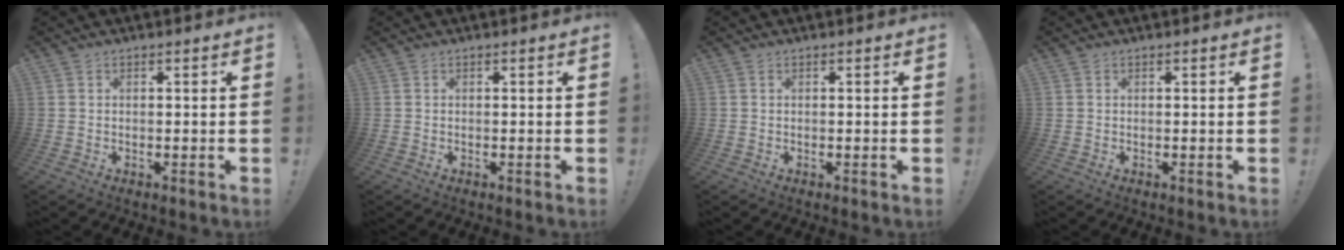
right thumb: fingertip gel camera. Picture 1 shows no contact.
{"total": 0.0}
{"total": 0.0}
{"total": 0.0}